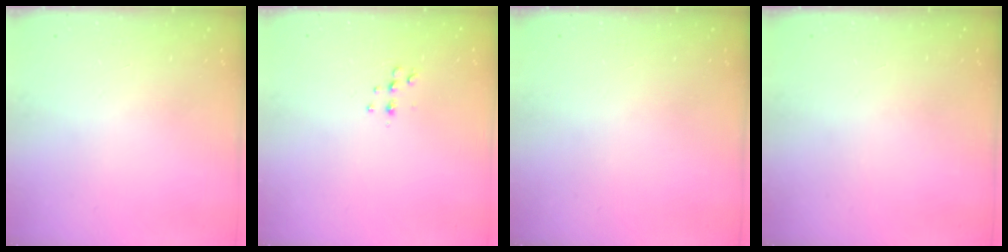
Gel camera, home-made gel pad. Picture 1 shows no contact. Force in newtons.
{"total": 5.3, "press": 5.2, "slide": 0.8}
{"total": 0.0}
{"total": 0.0}